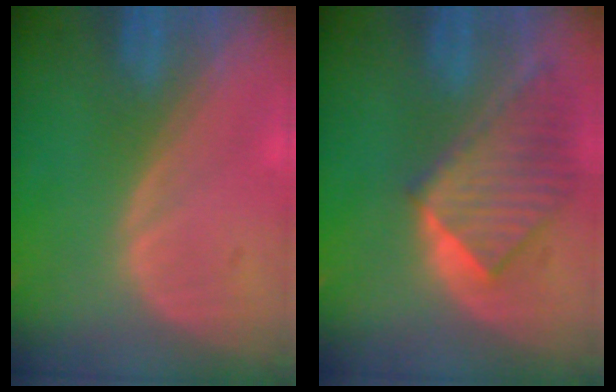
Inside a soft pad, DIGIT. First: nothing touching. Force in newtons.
{"total": 8.9, "press": 7.9, "slide": 4.1}